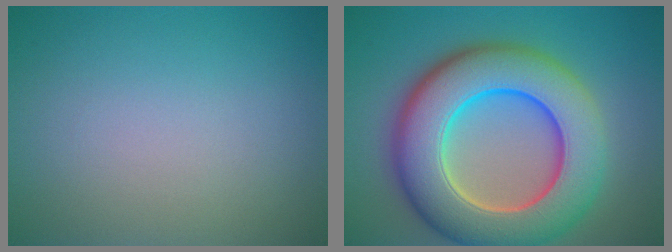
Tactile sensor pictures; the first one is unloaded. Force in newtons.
{"total": 12.5, "press": 12.5, "slide": 0.4}